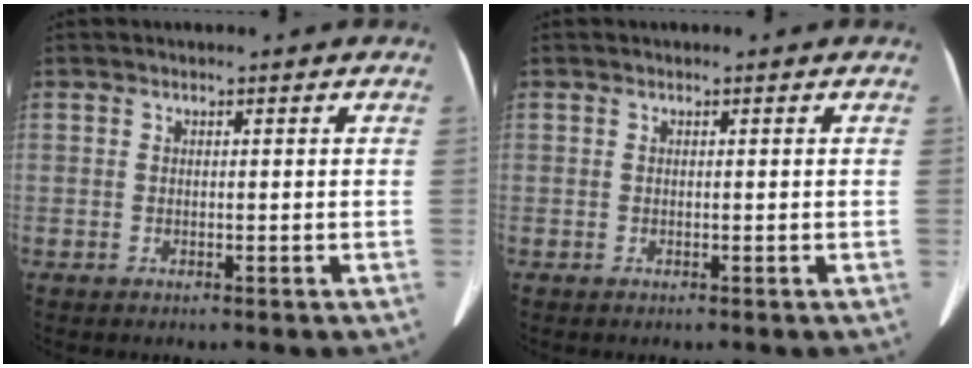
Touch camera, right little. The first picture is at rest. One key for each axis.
{"total": 0.0}